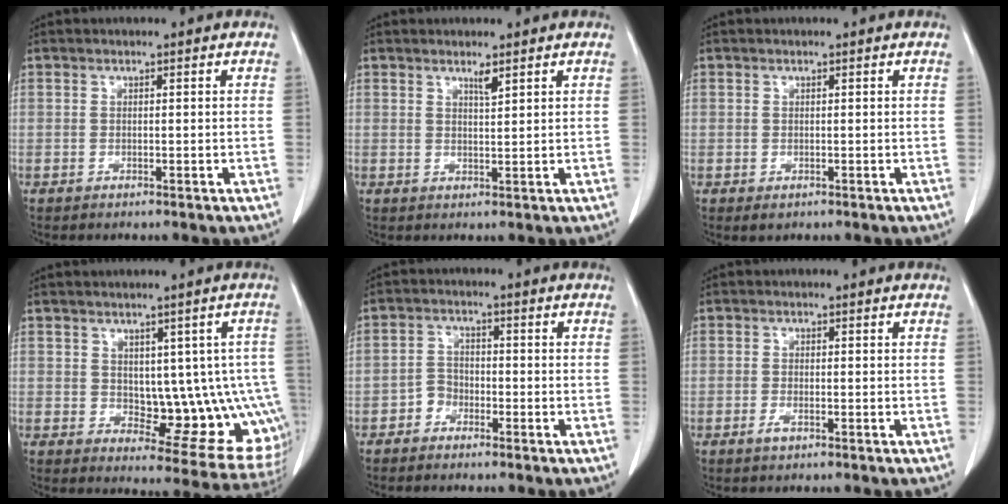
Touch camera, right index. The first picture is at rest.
{"total": 1.6, "force": [1.2, 0.0, 1.1], "torque": [-0.021, -0.005, 0.021]}
{"total": 0.9, "force": [-0.3, 0.8, 0.3], "torque": [-0.005, 0.002, 0.001]}
{"total": 11.9, "force": [0.2, 5.6, 10.5], "torque": [-0.108, 0.006, 0.020]}
{"total": 2.7, "force": [-1.7, 1.9, 0.7], "torque": [-0.009, 0.010, -0.037]}
{"total": 1.4, "force": [-0.9, 0.5, 1.0], "torque": [-0.020, 0.000, -0.014]}